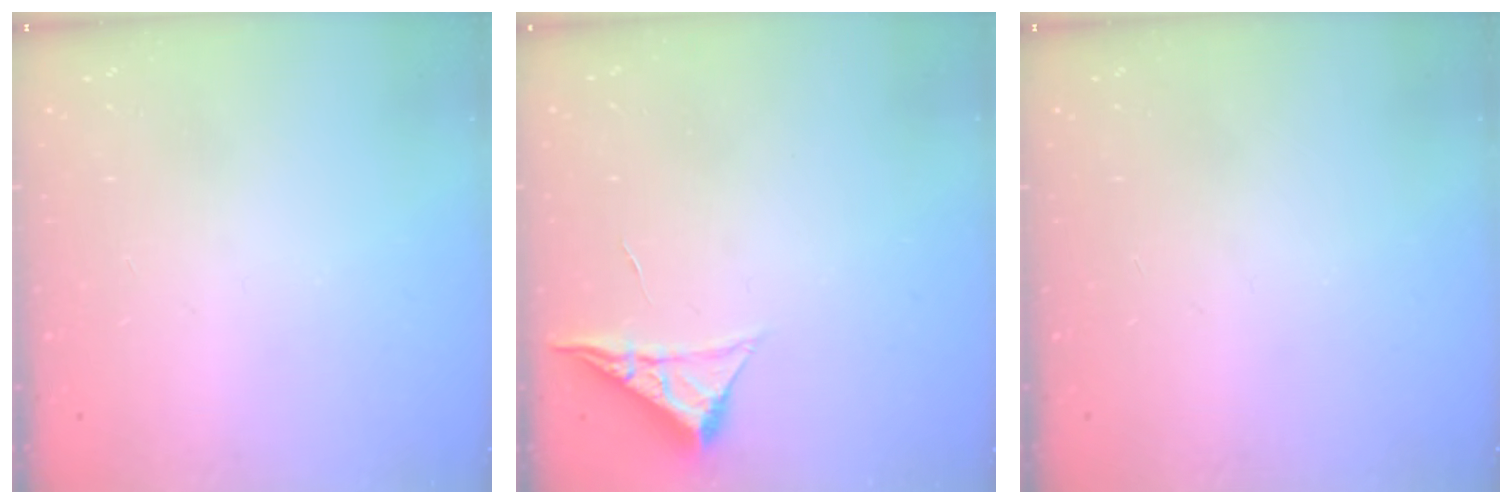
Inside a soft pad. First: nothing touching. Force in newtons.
{"total": 4.7, "press": 4.7, "slide": 0.7}
{"total": 0.0}